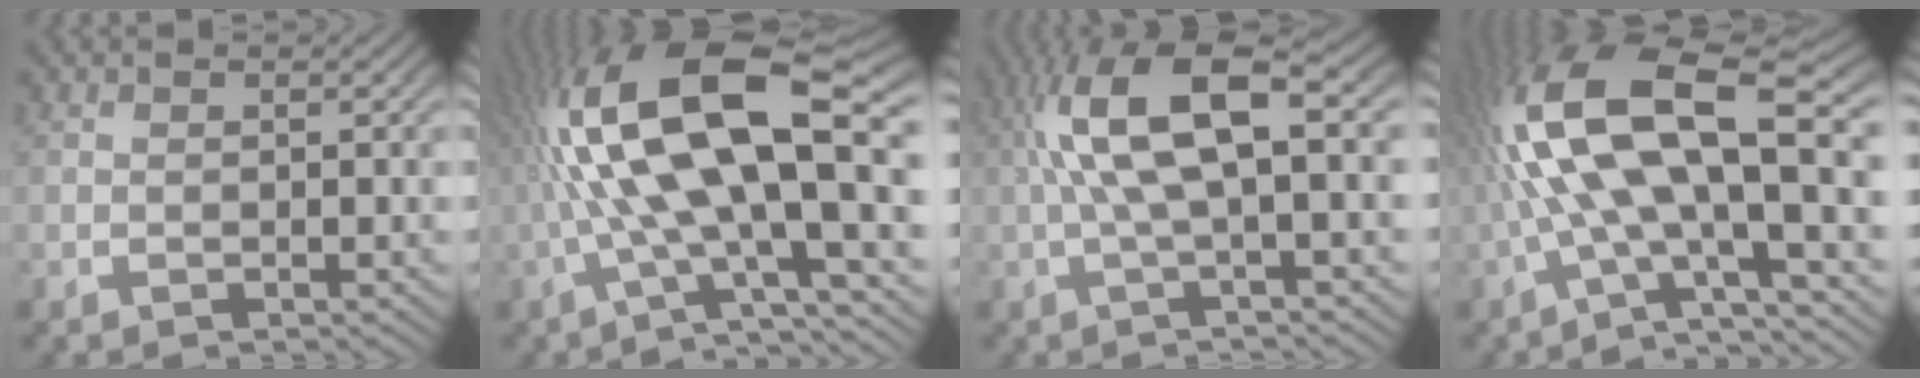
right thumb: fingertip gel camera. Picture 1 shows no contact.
{"total": 15.5, "force": [1.0, 7.9, 13.3], "torque": [-0.264, -0.017, 0.025]}
{"total": 9.2, "force": [1.4, 3.6, 8.3], "torque": [-0.176, 0.005, 0.019]}
{"total": 13.1, "force": [0.3, 6.8, 11.2], "torque": [-0.243, -0.017, 0.019]}